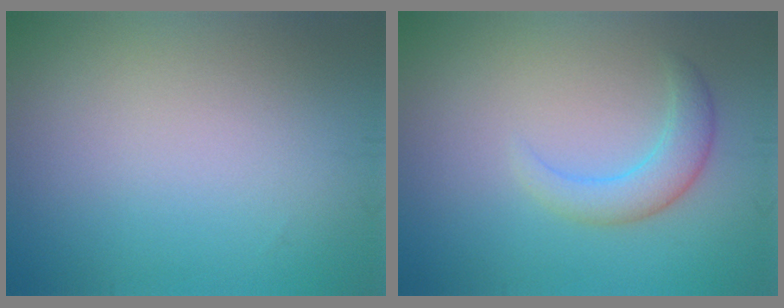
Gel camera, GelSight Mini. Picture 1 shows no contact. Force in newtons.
{"total": 2.8, "press": 2.8, "slide": 0.1}